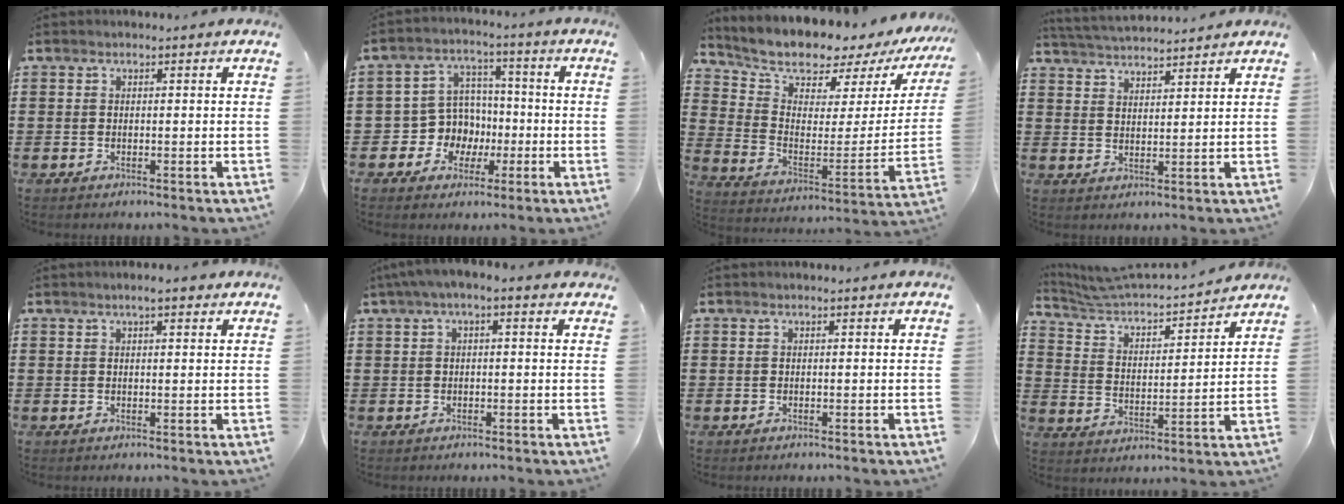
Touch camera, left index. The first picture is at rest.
{"total": 7.4, "force": [-0.9, 7.1, 1.8], "torque": [-0.066, 0.009, -0.010]}
{"total": 6.5, "force": [6.1, 1.9, 1.2], "torque": [-0.049, -0.063, 0.100]}
{"total": 3.5, "force": [3.5, -0.1, 0.3], "torque": [-0.018, -0.014, 0.063]}
{"total": 2.5, "force": [1.6, 0.5, 1.8], "torque": [-0.038, 0.005, 0.028]}
{"total": 2.0, "force": [-0.3, 0.5, 1.9], "torque": [-0.032, 0.003, -0.008]}
{"total": 0.0}
{"total": 4.1, "force": [3.9, 0.6, 1.2], "torque": [-0.049, -0.035, 0.057]}